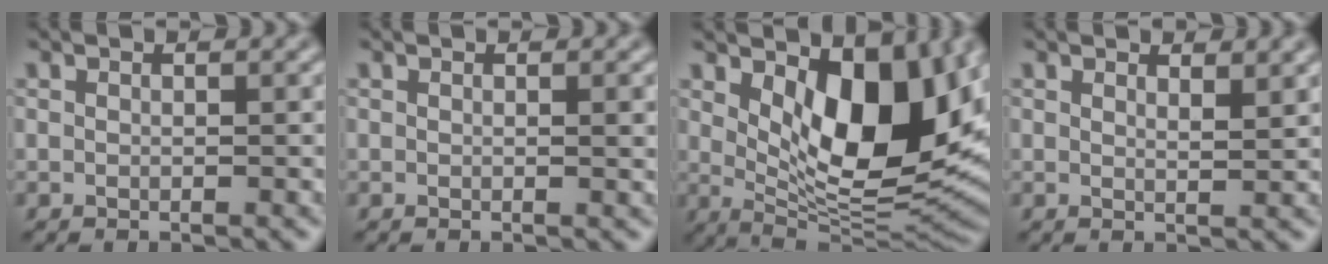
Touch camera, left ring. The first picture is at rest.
{"total": 0.7, "force": [0.1, 0.1, 0.7], "torque": [-0.008, -0.001, 0.000]}
{"total": 11.4, "force": [3.4, 5.2, 9.6], "torque": [-0.137, -0.016, 0.058]}
{"total": 1.6, "force": [1.2, 0.4, 1.0], "torque": [-0.011, -0.001, 0.019]}